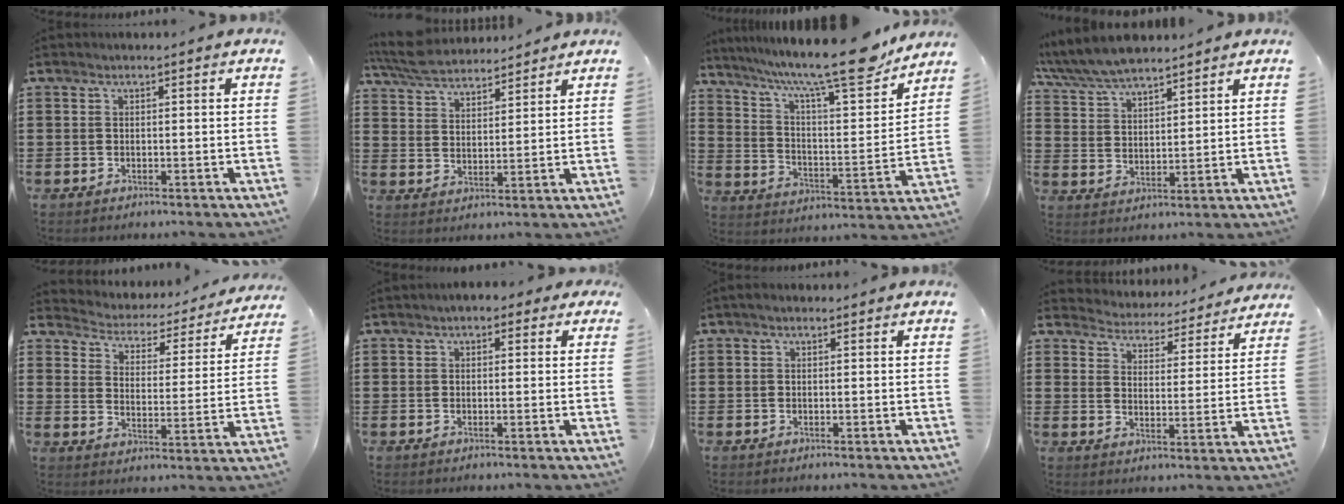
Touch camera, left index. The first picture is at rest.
{"total": 6.4, "force": [6.0, 1.4, 1.6], "torque": [-0.055, -0.015, 0.112]}
{"total": 15.0, "force": [11.9, 1.9, 8.9], "torque": [-0.167, -0.076, 0.195]}
{"total": 6.8, "force": [6.4, 1.2, 2.0], "torque": [-0.062, -0.019, 0.119]}
{"total": 3.1, "force": [3.0, 0.6, -0.3], "torque": [-0.018, -0.030, 0.042]}
{"total": 1.6, "force": [0.3, 1.2, 1.0], "torque": [-0.015, 0.006, 0.001]}
{"total": 0.7, "force": [0.0, 0.5, 0.4], "torque": [-0.008, 0.006, -0.001]}
{"total": 4.5, "force": [4.5, 0.1, -0.4], "torque": [-0.020, -0.040, 0.074]}